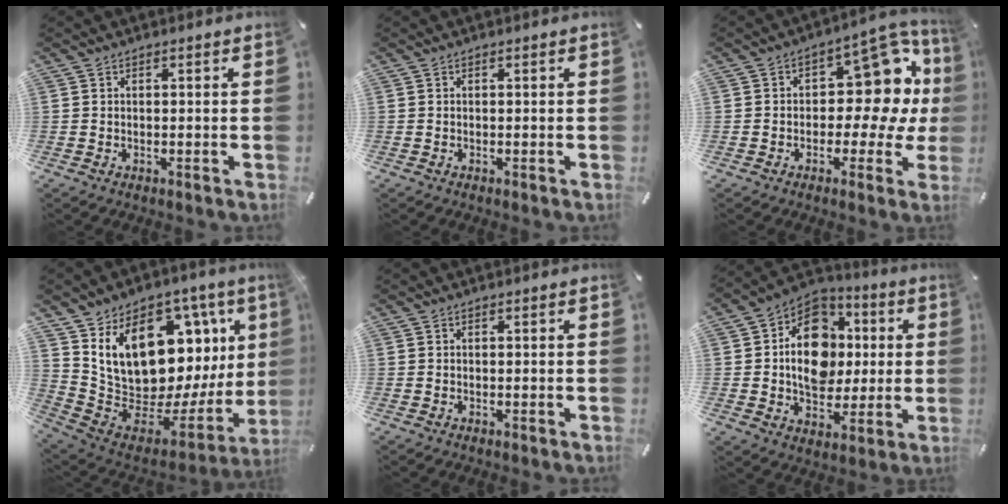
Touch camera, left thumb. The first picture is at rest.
{"total": 0.0}
{"total": 15.7, "force": [4.0, 9.4, 12.0], "torque": [-0.146, -0.036, 0.065]}
{"total": 20.8, "force": [7.0, 12.9, 14.6], "torque": [-0.241, -0.079, 0.147]}
{"total": 0.0}
{"total": 15.3, "force": [-0.4, 12.3, 9.2], "torque": [-0.164, 0.013, -0.007]}